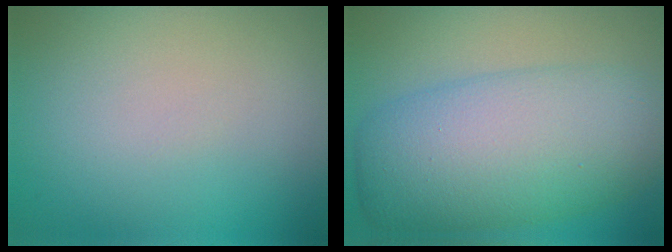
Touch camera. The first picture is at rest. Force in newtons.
{"total": 10.1, "press": 10.1, "slide": 0.1}